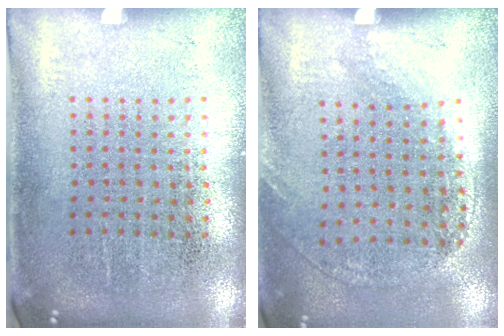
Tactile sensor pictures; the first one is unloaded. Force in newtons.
{"total": 1.3, "press": 1.0, "slide": 0.9}